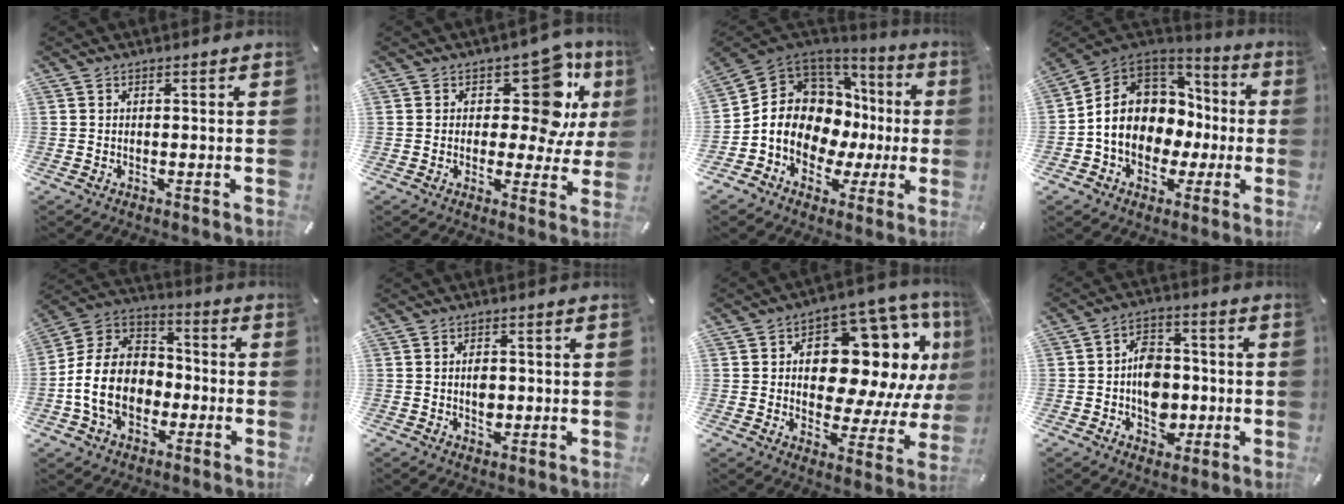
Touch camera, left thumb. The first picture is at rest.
{"total": 15.1, "force": [5.4, 8.1, 11.5], "torque": [-0.143, -0.039, 0.087]}
{"total": 13.3, "force": [0.3, 11.1, 7.4], "torque": [-0.151, -0.030, 0.005]}
{"total": 12.9, "force": [-1.5, 11.2, 6.2], "torque": [-0.138, 0.006, -0.018]}
{"total": 14.1, "force": [-4.1, 10.9, 8.0], "torque": [-0.195, 0.022, -0.076]}
{"total": 3.3, "force": [-0.2, 2.4, 2.3], "torque": [-0.028, -0.002, -0.006]}
{"total": 20.9, "force": [6.8, 12.2, 15.5], "torque": [-0.207, -0.050, 0.111]}
{"total": 10.0, "force": [-1.9, 8.0, 5.6], "torque": [-0.089, 0.020, -0.028]}